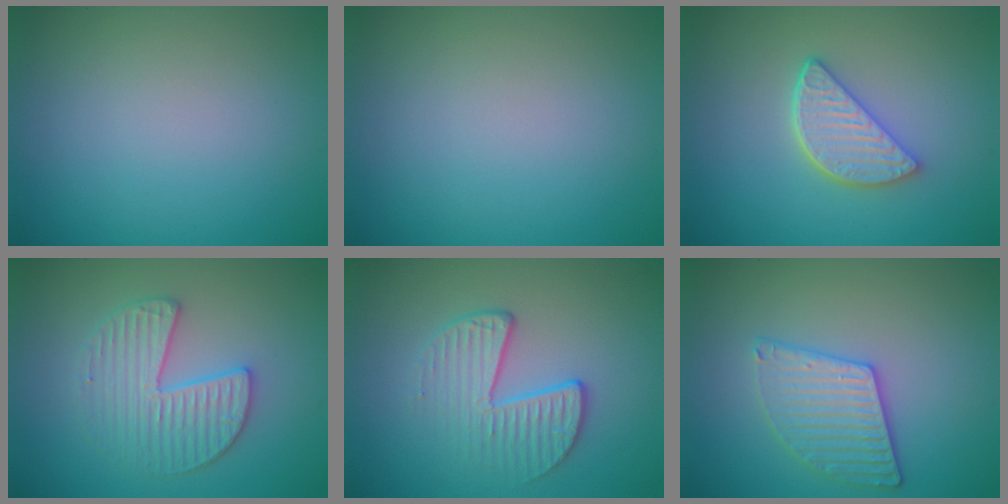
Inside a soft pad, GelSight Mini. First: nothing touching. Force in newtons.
{"total": 0.0}
{"total": 4.0, "press": 3.2, "slide": 2.4}
{"total": 3.5, "press": 3.4, "slide": 0.4}
{"total": 3.5, "press": 2.9, "slide": 2.0}
{"total": 3.2, "press": 3.1, "slide": 0.8}